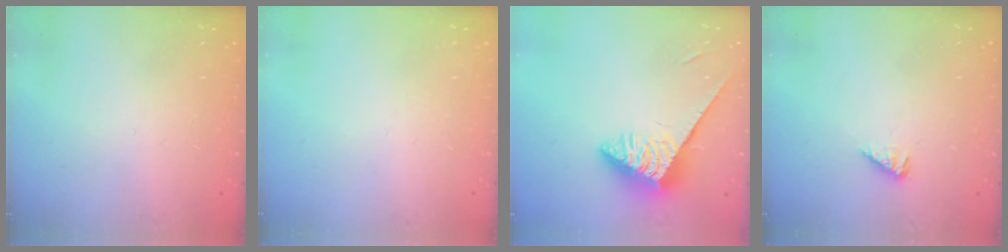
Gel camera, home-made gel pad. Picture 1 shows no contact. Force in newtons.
{"total": 0.0}
{"total": 5.3, "press": 5.3, "slide": 0.0}
{"total": 3.4, "press": 3.3, "slide": 0.5}